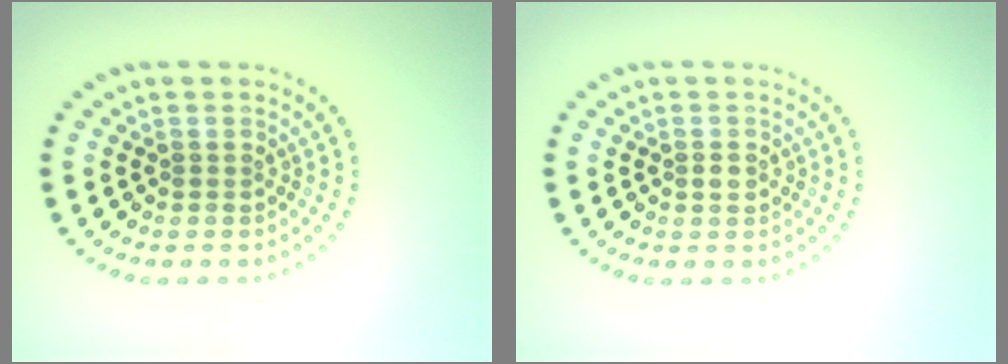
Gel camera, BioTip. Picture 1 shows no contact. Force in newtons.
{"total": 1.0, "press": 1.0, "slide": 0.3}